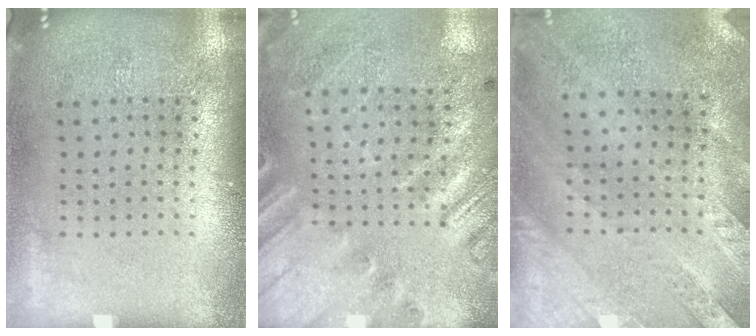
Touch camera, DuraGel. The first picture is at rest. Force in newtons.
{"total": 2.6, "press": 1.9, "slide": 1.8}
{"total": 2.5, "press": 2.1, "slide": 1.3}